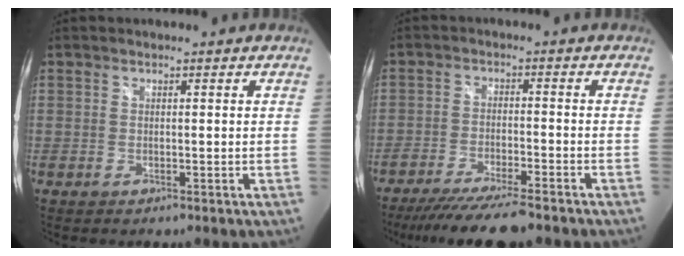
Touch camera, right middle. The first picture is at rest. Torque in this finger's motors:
{"motor_torque": [1.09, -1.05, 0.59, 0.14]}